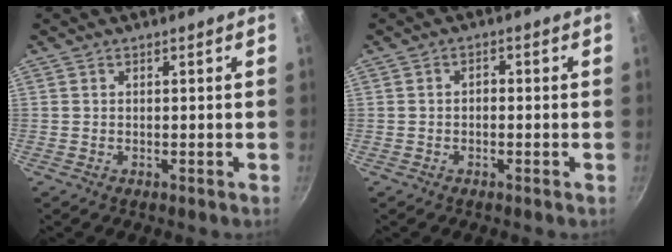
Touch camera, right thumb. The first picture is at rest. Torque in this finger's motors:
{"motor_torque": [-0.35, 0.13, -0.33, -0.07, 0.07]}